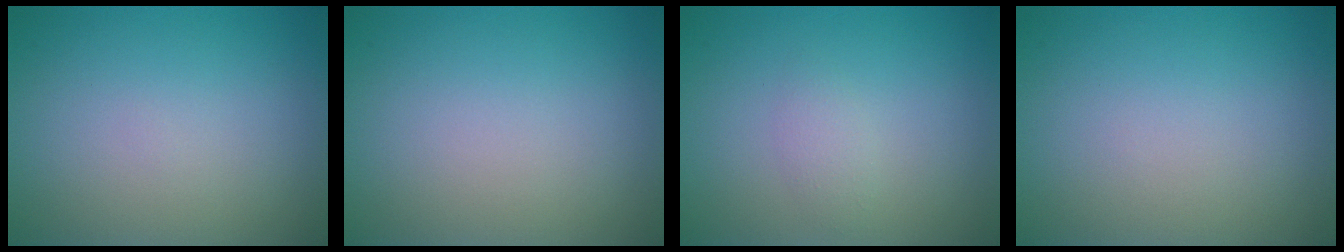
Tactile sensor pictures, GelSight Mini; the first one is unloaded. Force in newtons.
{"total": 0.0}
{"total": 1.1, "press": 1.1, "slide": 0.1}
{"total": 0.0}